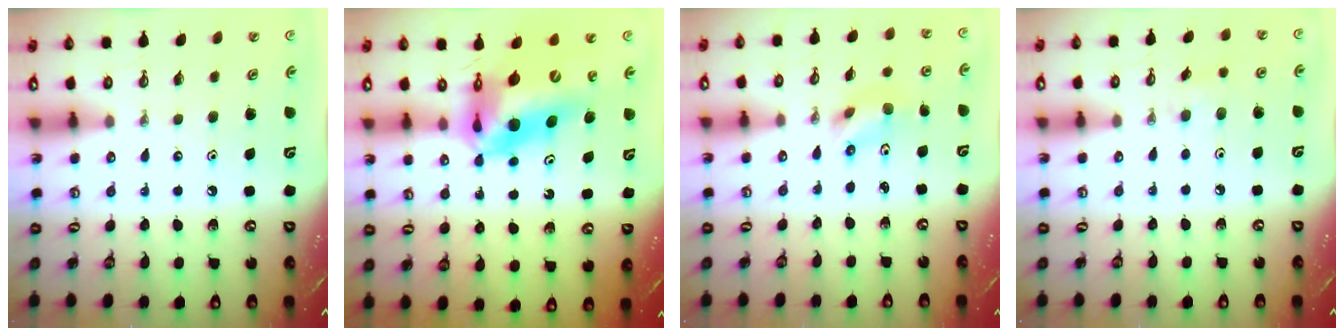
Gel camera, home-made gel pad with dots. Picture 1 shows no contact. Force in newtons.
{"total": 16.1, "press": 16.1, "slide": 1.4}
{"total": 5.9, "press": 3.3, "slide": 4.9}
{"total": 6.2, "press": 5.8, "slide": 2.1}